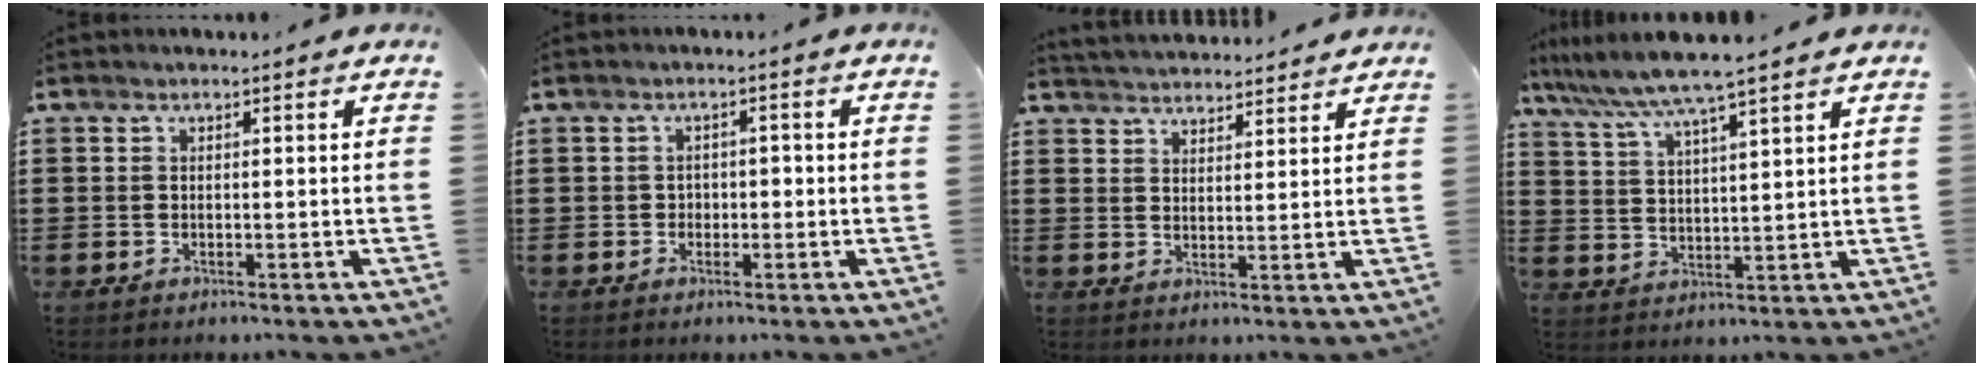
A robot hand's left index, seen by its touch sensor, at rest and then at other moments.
{"total": 1.4, "force": [-0.4, 1.2, 0.6], "torque": [-0.016, 0.004, -0.013]}
{"total": 3.4, "force": [3.4, -0.1, -0.2], "torque": [-0.008, -0.014, 0.063]}
{"total": 6.3, "force": [5.4, -0.4, 3.2], "torque": [-0.081, -0.027, 0.091]}